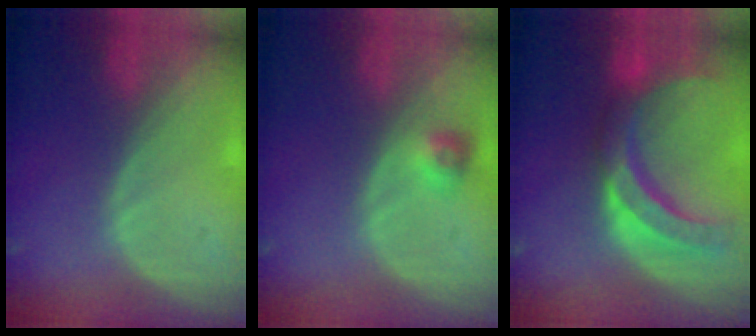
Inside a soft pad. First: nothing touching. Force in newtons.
{"total": 2.9, "press": 2.6, "slide": 1.2}
{"total": 10.6, "press": 9.3, "slide": 5.1}